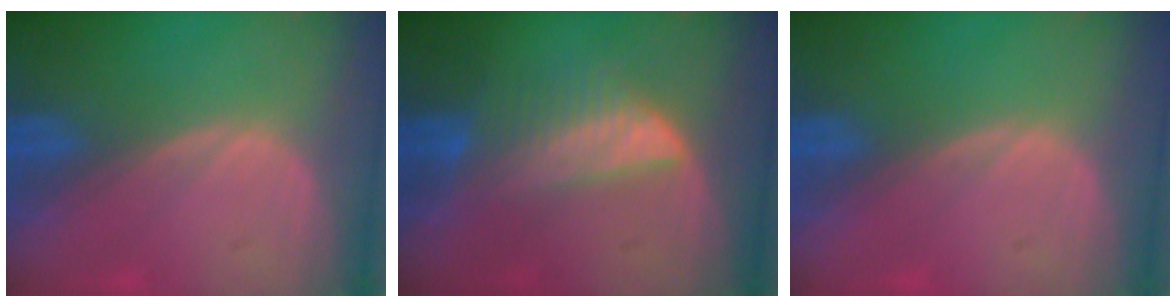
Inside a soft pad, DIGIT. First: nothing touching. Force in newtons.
{"total": 6.5, "press": 5.9, "slide": 2.7}
{"total": 0.0}